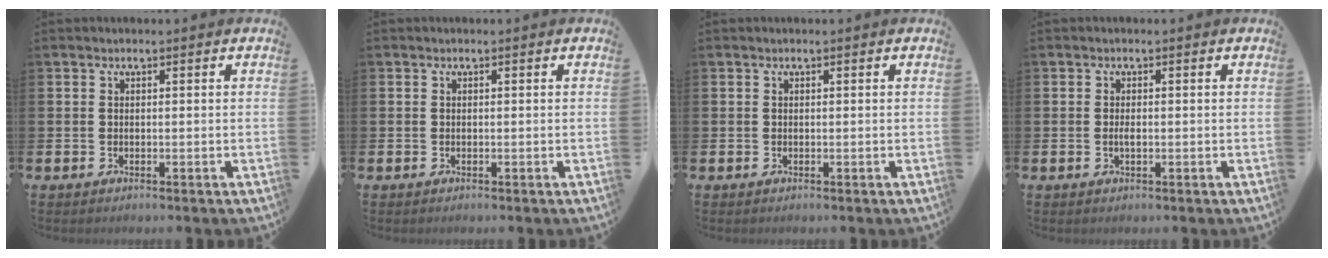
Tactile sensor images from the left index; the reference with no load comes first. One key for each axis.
{"total": 0.0}
{"total": 0.0}
{"total": 1.1, "fx": -0.1, "fy": 0.4, "fz": 1.1, "tx": -0.020, "ty": 0.001, "tz": -0.004}